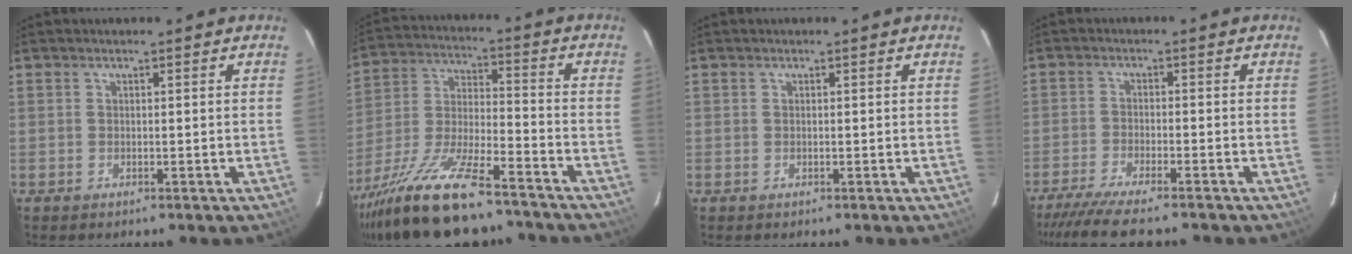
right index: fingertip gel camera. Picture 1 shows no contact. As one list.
[{"total": 20.7, "force": [-15.7, 5.0, 12.5], "torque": [-0.256, -0.036, -0.270]}, {"total": 0.0}, {"total": 8.7, "force": [-7.6, 0.7, 4.2], "torque": [-0.104, -0.027, -0.132]}]